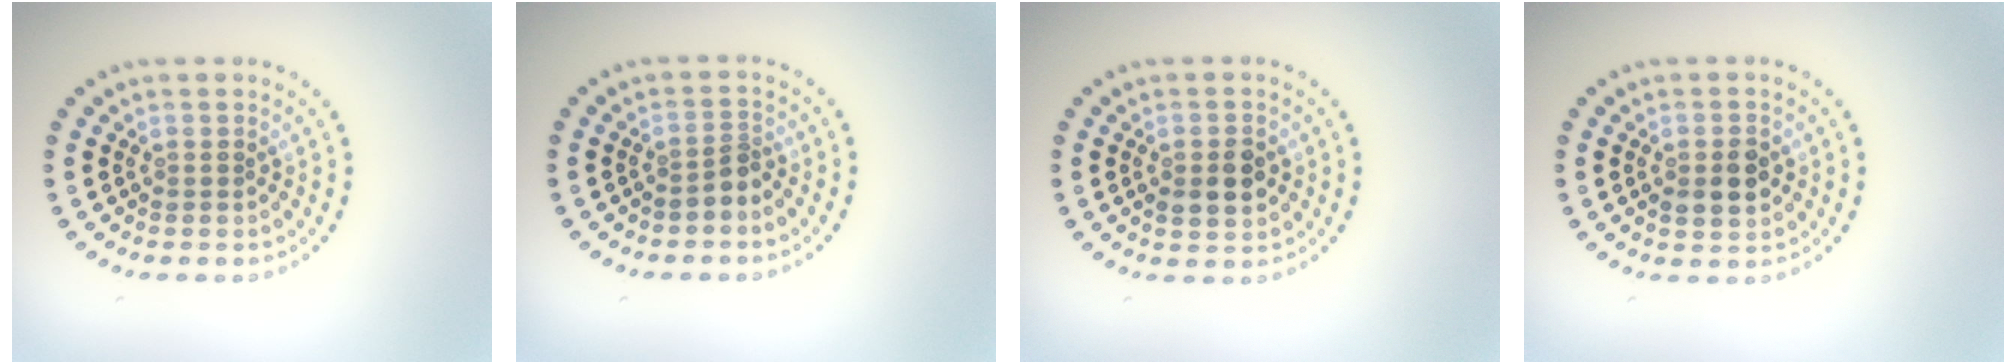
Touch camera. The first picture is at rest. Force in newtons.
{"total": 1.7, "press": 1.2, "slide": 1.2}
{"total": 3.0, "press": 3.0, "slide": 0.2}
{"total": 2.5, "press": 2.5, "slide": 0.2}